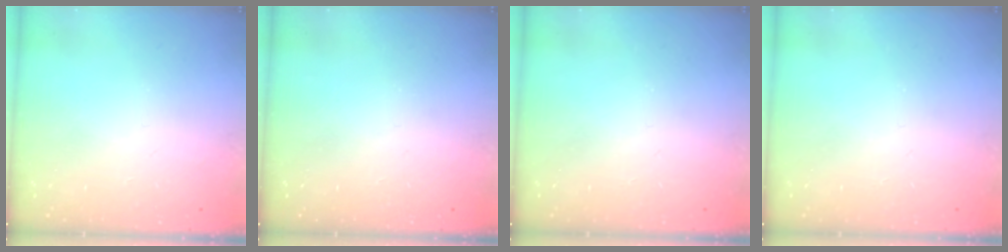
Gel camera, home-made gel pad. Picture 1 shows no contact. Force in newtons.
{"total": 0.0}
{"total": 0.0}
{"total": 0.0}